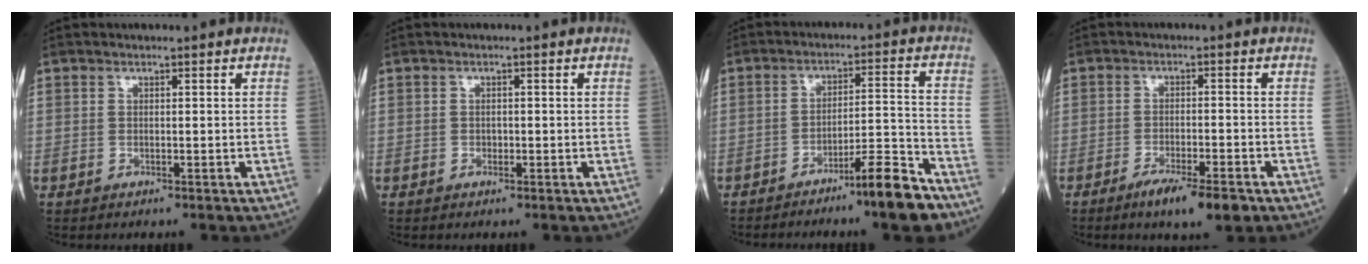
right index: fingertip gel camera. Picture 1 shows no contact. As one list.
[{"total": 0.7, "force": [-0.3, 0.5, 0.4], "torque": [-0.007, 0.001, -0.004]}, {"total": 8.9, "force": [-6.5, -0.1, 6.0], "torque": [-0.083, 0.001, -0.109]}, {"total": 6.9, "force": [-4.4, 0.8, 5.2], "torque": [-0.078, -0.010, -0.069]}]